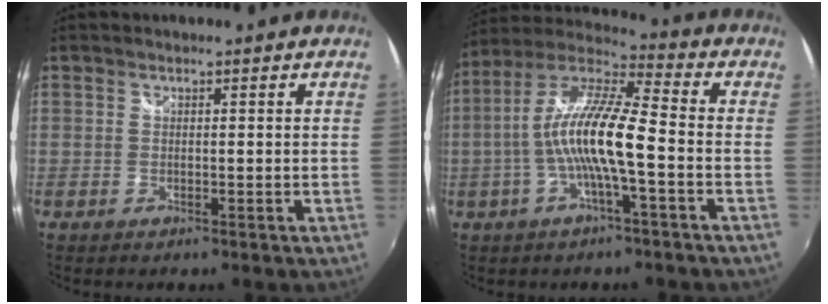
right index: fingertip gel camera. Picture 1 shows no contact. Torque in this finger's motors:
{"motor_torque": [1.53, -0.61, 1.05, 0.21]}